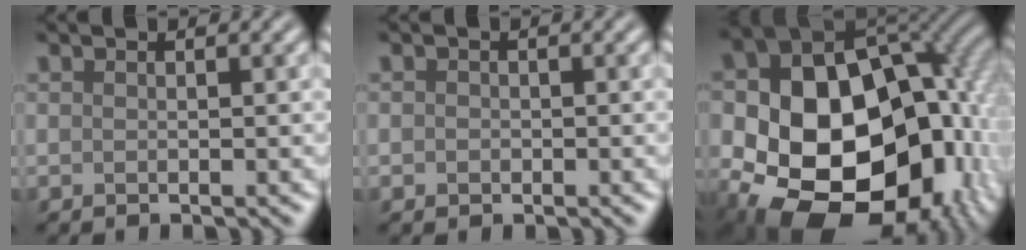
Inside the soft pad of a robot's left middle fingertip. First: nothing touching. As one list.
[{"total": 0.7, "force": [-0.1, 0.6, 0.2], "torque": [0.001, -0.004, -0.002]}, {"total": 21.8, "force": [-3.5, 16.4, 14.0], "torque": [-0.229, -0.028, -0.054]}]